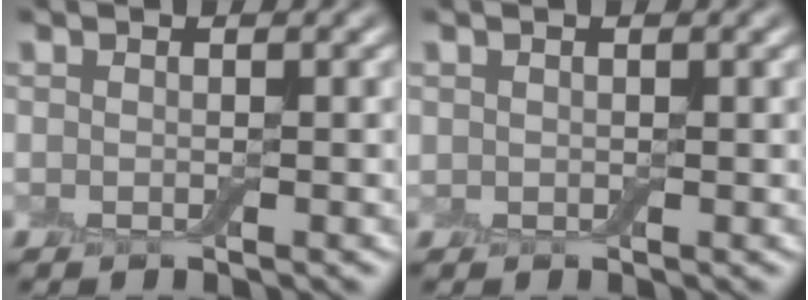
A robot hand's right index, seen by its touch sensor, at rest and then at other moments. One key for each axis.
{"total": 0.6, "fx": 0.3, "fy": 0.5, "fz": 0.0, "tx": 0.003, "ty": 0.001, "tz": 0.006}